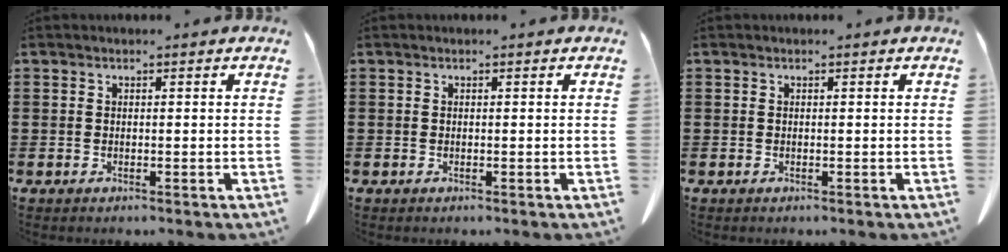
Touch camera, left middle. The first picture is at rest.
{"total": 0.0}
{"total": 0.0}